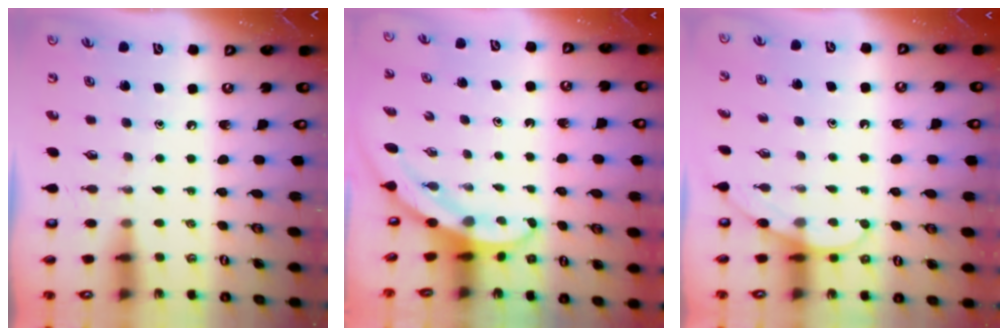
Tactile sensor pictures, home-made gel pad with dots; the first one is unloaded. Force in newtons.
{"total": 3.1, "press": 3.1, "slide": 0.1}
{"total": 4.6, "press": 4.5, "slide": 0.4}